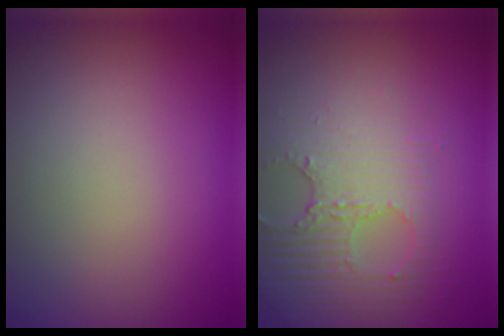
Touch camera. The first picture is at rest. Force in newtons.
{"total": 3.5, "press": 3.4, "slide": 0.9}